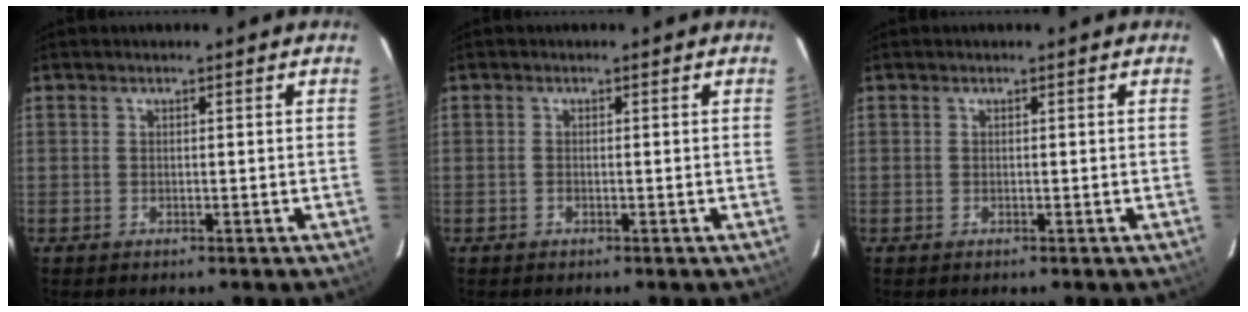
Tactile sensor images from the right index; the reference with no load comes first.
{"total": 0.5, "force": [-0.2, 0.4, 0.3], "torque": [-0.007, 0.001, -0.006]}
{"total": 0.0}